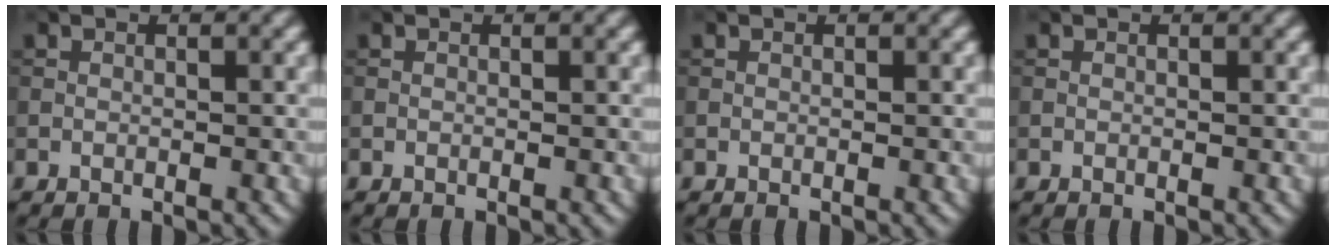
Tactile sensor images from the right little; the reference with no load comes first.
{"total": 0.0}
{"total": 0.0}
{"total": 0.0}